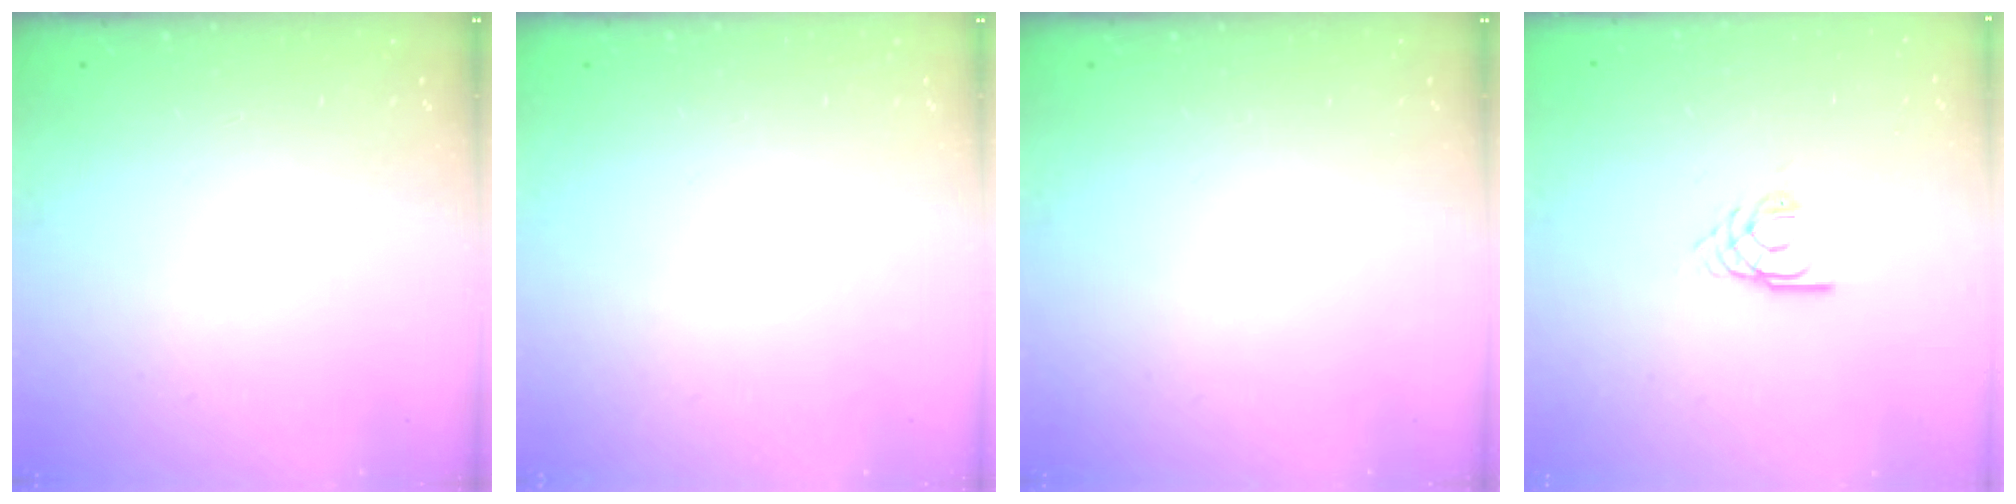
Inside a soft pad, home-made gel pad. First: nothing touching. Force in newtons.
{"total": 0.0}
{"total": 0.0}
{"total": 2.8, "press": 2.8, "slide": 0.3}